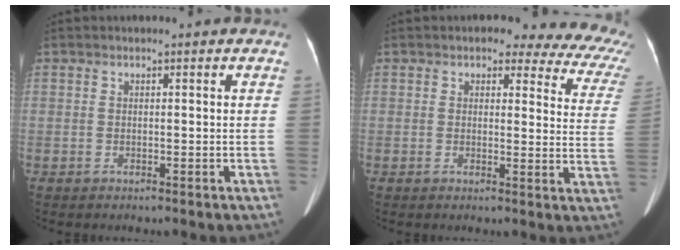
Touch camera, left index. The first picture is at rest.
{"total": 13.4, "force": [9.9, 5.2, 7.4], "torque": [-0.057, 0.001, 0.083]}